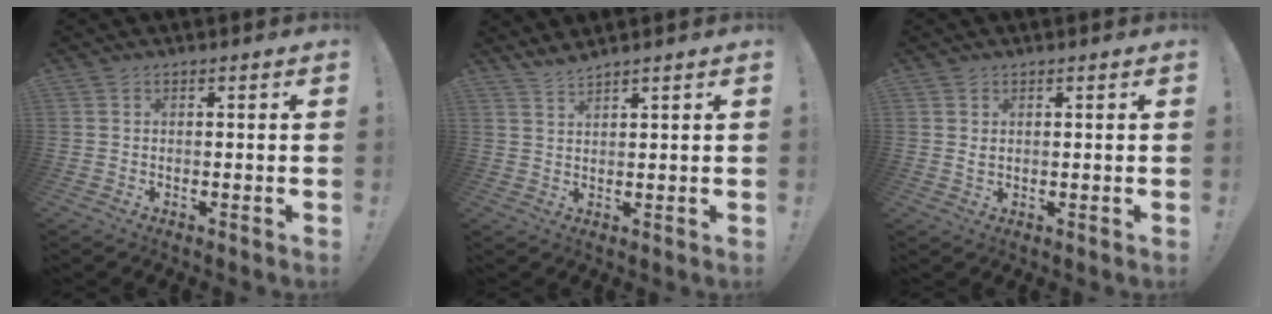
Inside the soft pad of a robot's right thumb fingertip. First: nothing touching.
{"total": 2.6, "force": [2.4, -0.3, 1.0], "torque": [-0.031, -0.011, 0.045]}
{"total": 1.2, "force": [0.7, 0.7, 0.6], "torque": [-0.013, 0.001, 0.014]}